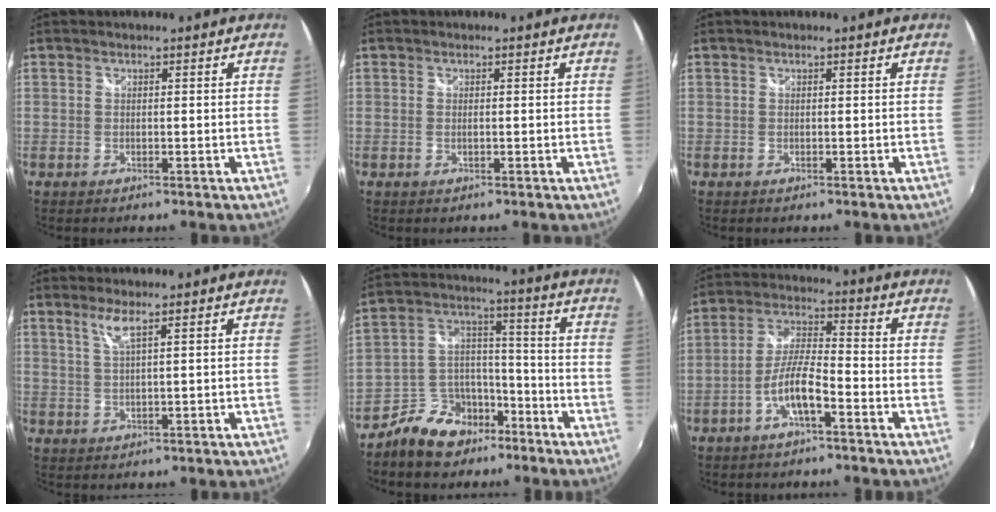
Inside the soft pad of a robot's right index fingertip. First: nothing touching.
{"total": 0.6, "force": [-0.1, 0.0, 0.6], "torque": [-0.011, 0.002, -0.002]}
{"total": 0.0}
{"total": 2.8, "force": [1.6, -0.3, 2.3], "torque": [-0.048, -0.003, 0.034]}
{"total": 11.5, "force": [-7.9, 7.1, 4.5], "torque": [-0.092, 0.044, -0.130]}
{"total": 7.2, "force": [-4.0, 1.4, 5.9], "torque": [-0.128, 0.010, -0.075]}